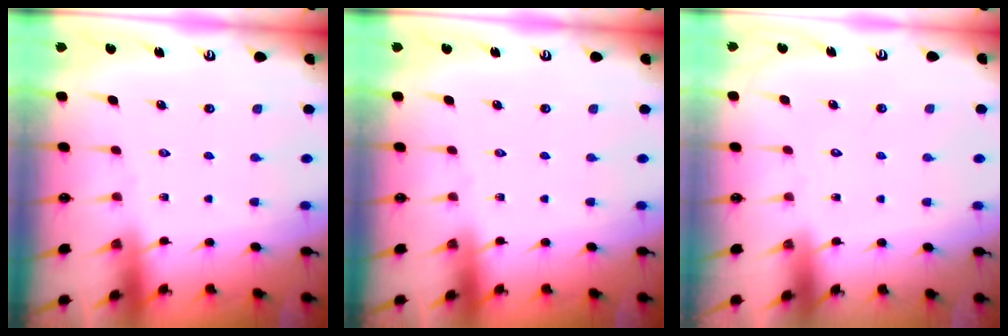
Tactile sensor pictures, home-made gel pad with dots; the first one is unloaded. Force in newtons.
{"total": 0.0}
{"total": 1.7, "press": 1.7, "slide": 0.1}